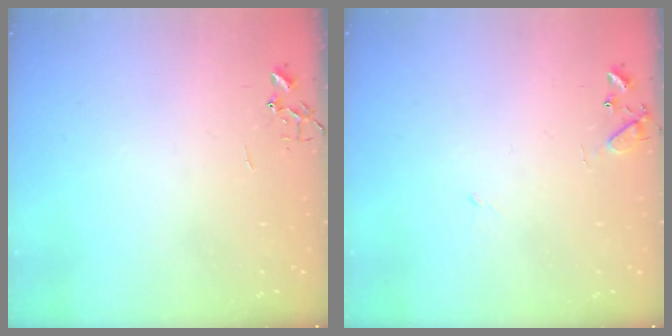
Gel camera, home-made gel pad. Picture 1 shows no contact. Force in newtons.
{"total": 8.6, "press": 8.5, "slide": 1.1}